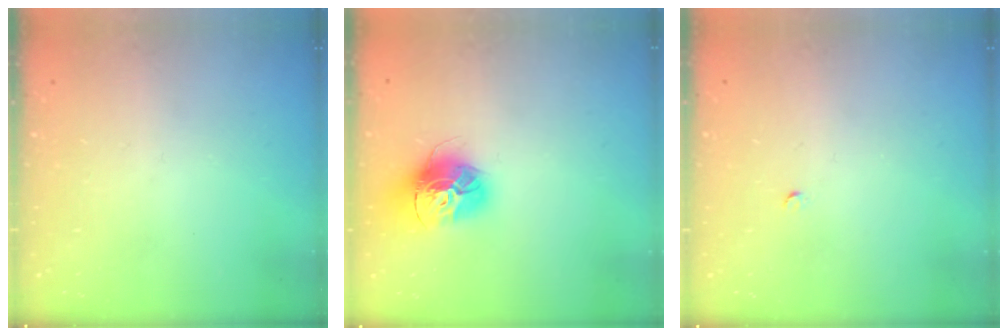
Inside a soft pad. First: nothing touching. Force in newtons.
{"total": 14.7, "press": 14.6, "slide": 1.4}
{"total": 2.0, "press": 2.0, "slide": 0.3}